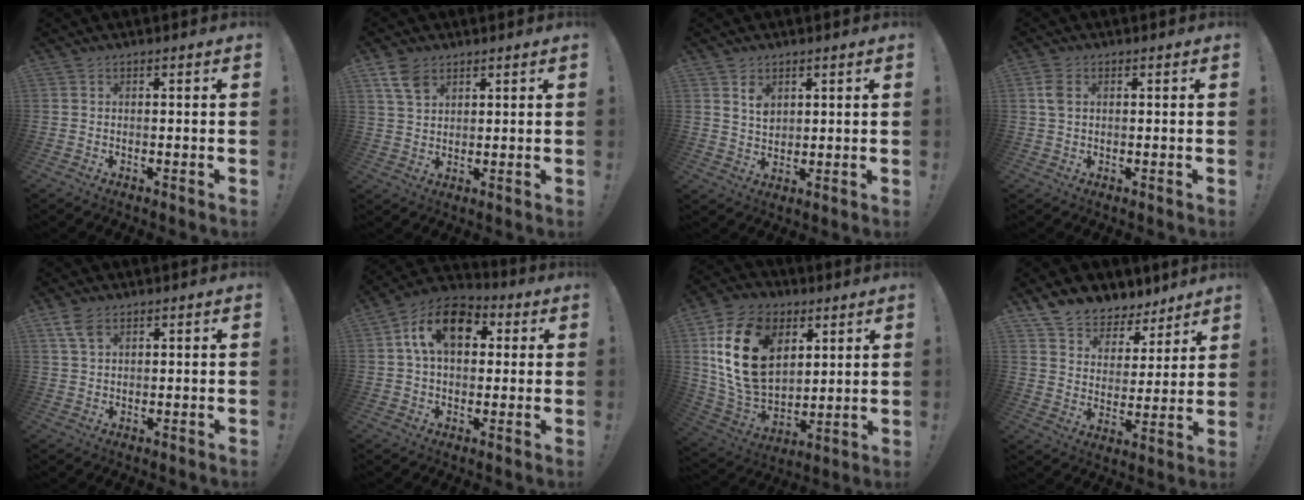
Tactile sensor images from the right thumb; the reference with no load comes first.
{"total": 6.7, "force": [4.0, 4.1, 3.5], "torque": [-0.067, -0.011, 0.079]}
{"total": 4.6, "force": [2.7, 3.0, 2.2], "torque": [-0.025, -0.017, 0.047]}
{"total": 3.7, "force": [1.3, 2.3, 2.6], "torque": [-0.052, 0.005, 0.025]}
{"total": 5.0, "force": [2.9, 2.6, 3.2], "torque": [-0.056, -0.010, 0.054]}
{"total": 15.2, "force": [4.7, 9.9, 10.5], "torque": [-0.166, 0.004, 0.086]}
{"total": 23.3, "force": [7.8, 16.1, 14.9], "torque": [-0.283, -0.038, 0.143]}
{"total": 8.8, "force": [7.4, 4.8, 1.2], "torque": [-0.033, -0.065, 0.140]}